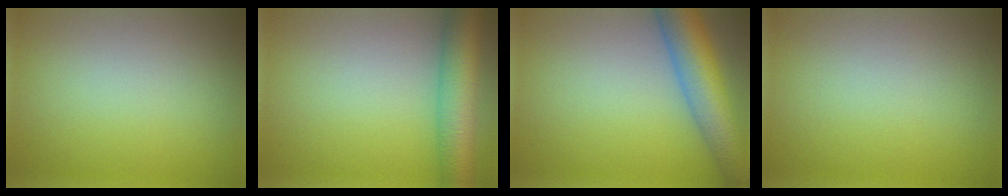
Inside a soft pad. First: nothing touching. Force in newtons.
{"total": 7.1, "press": 7.1, "slide": 0.2}
{"total": 7.9, "press": 7.9, "slide": 0.4}
{"total": 0.0}